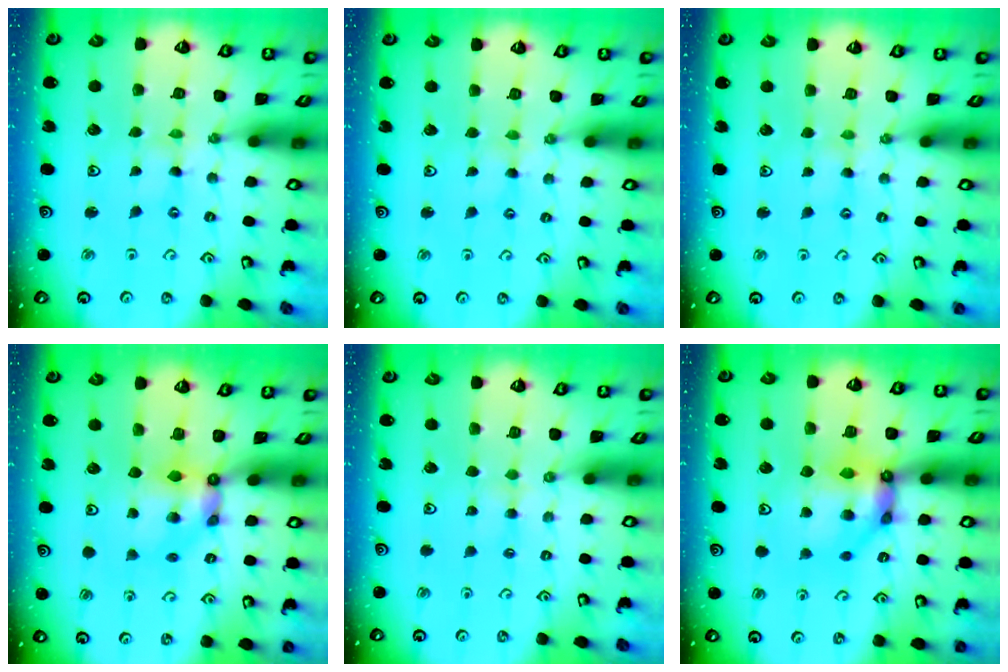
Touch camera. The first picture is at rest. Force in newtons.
{"total": 1.2, "press": 1.2, "slide": 0.3}
{"total": 1.8, "press": 1.7, "slide": 0.3}
{"total": 6.2, "press": 6.2, "slide": 0.5}
{"total": 1.6, "press": 1.5, "slide": 0.4}
{"total": 10.0, "press": 10.0, "slide": 0.4}